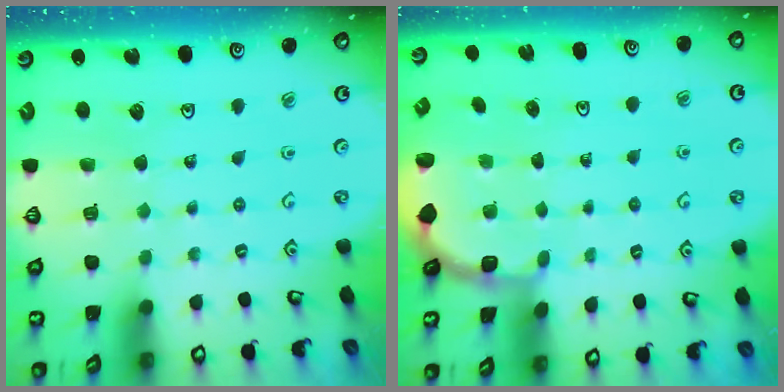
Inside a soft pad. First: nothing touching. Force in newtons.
{"total": 1.9, "press": 1.8, "slide": 0.7}